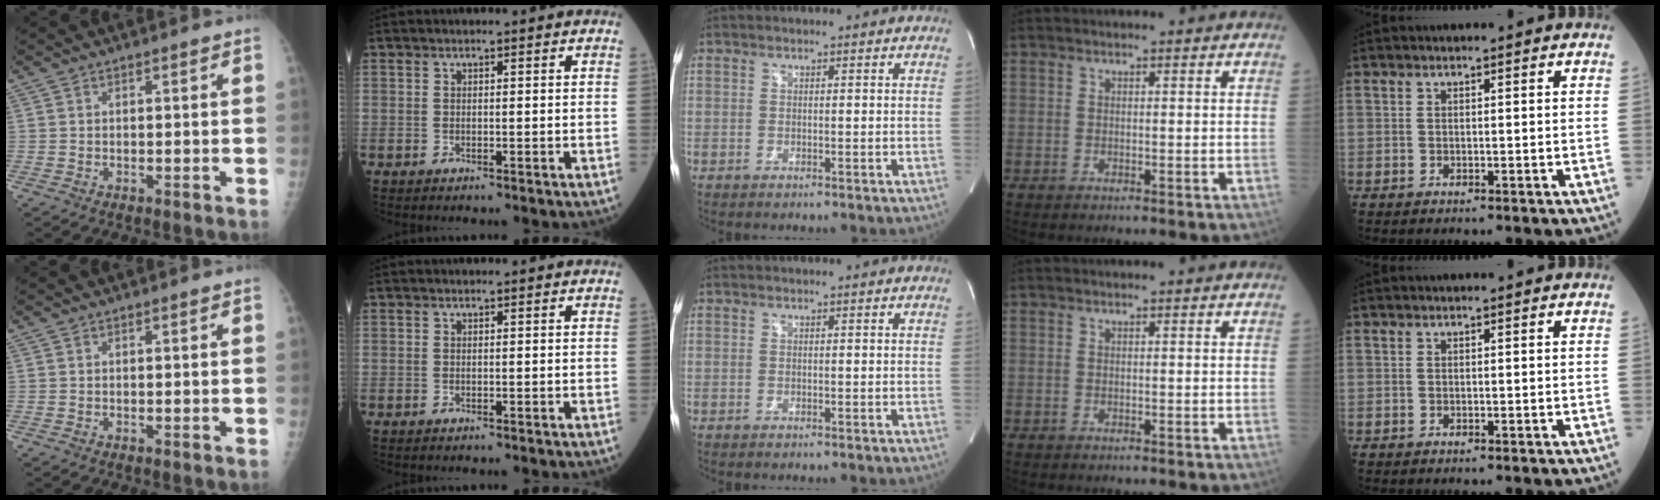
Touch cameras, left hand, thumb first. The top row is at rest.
{}